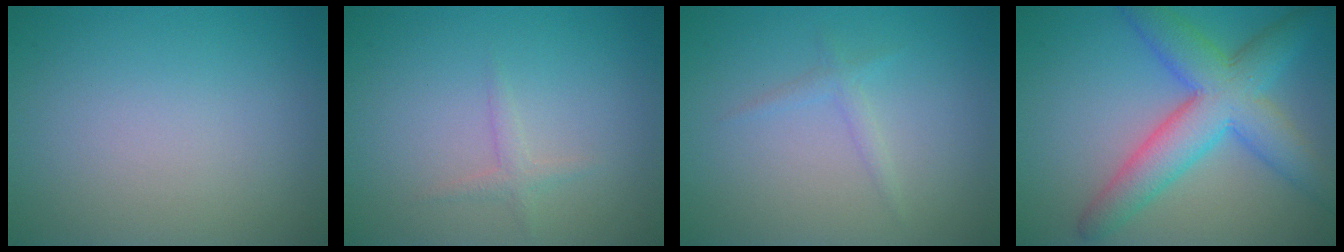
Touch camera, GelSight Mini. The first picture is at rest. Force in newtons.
{"total": 1.1, "press": 1.1, "slide": 0.1}
{"total": 1.1, "press": 1.1, "slide": 0.1}
{"total": 7.7, "press": 7.7, "slide": 0.1}